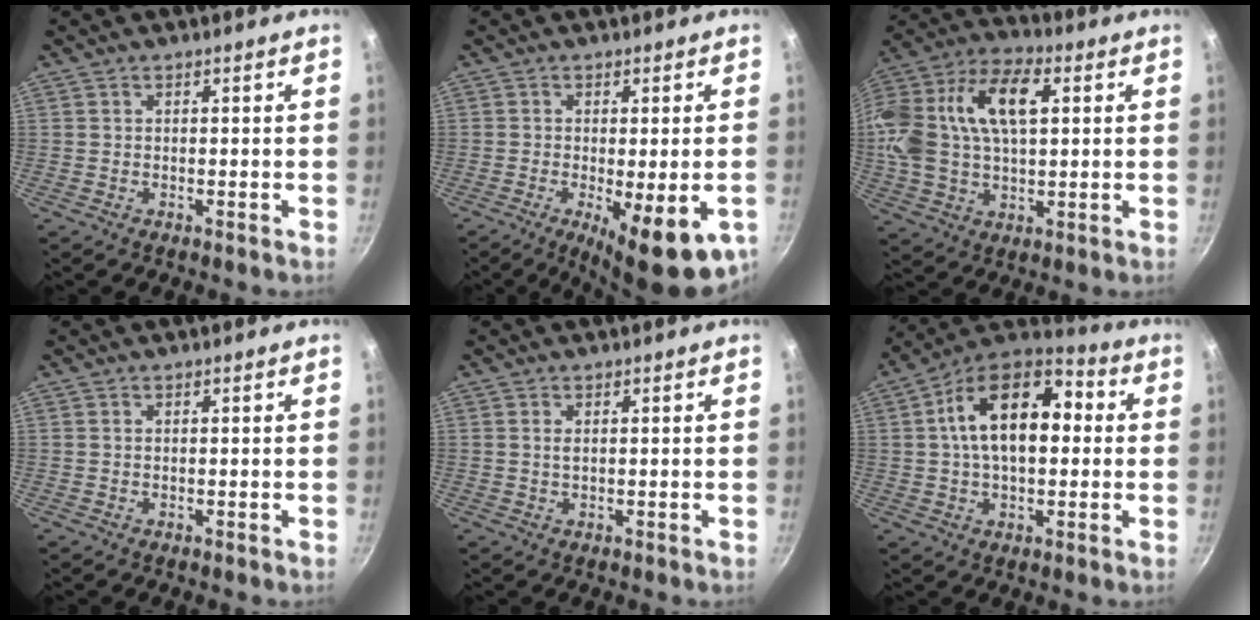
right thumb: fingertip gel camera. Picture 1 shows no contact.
{"total": 14.2, "force": [-5.7, 4.7, 12.2], "torque": [-0.143, -0.009, -0.070]}
{"total": 23.1, "force": [4.6, 13.0, 18.5], "torque": [-0.396, 0.028, 0.077]}
{"total": 0.0}
{"total": 1.1, "force": [0.3, 0.5, 1.0], "torque": [-0.021, 0.000, 0.009]}
{"total": 18.0, "force": [2.5, 10.2, 14.6], "torque": [-0.220, 0.035, 0.030]}